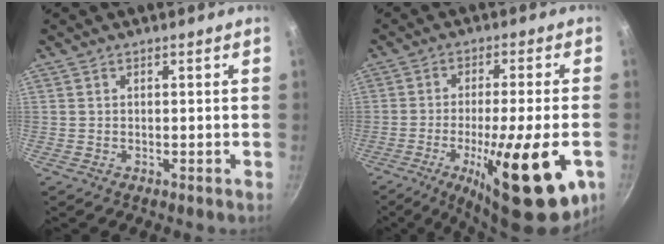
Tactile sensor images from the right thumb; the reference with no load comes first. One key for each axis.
{"total": 20.1, "fx": -7.2, "fy": 4.3, "fz": 18.3, "tx": -0.263, "ty": 0.005, "tz": -0.107}